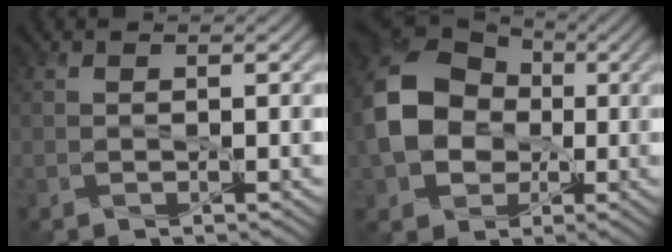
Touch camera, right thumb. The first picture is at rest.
{"total": 12.4, "force": [-0.6, 10.0, 7.3], "torque": [-0.187, -0.006, -0.012]}